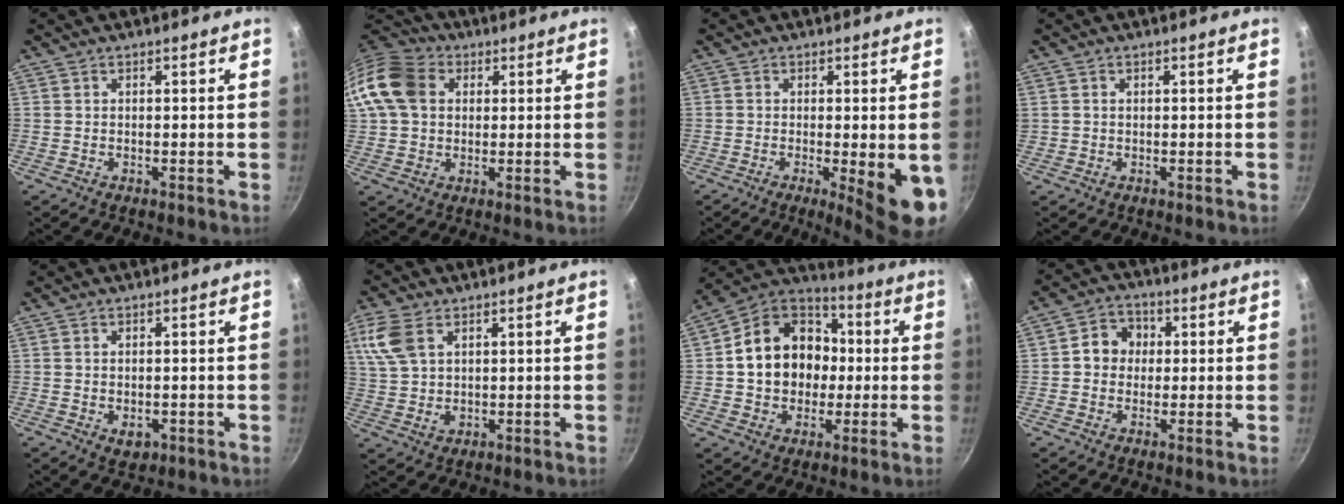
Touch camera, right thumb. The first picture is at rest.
{"total": 13.2, "force": [3.0, 10.3, 7.7], "torque": [-0.138, 0.017, 0.040]}
{"total": 9.9, "force": [-2.4, 2.2, 9.4], "torque": [-0.111, -0.011, -0.024]}
{"total": 0.5, "force": [0.1, 0.5, 0.1], "torque": [-0.001, 0.003, 0.003]}
{"total": 3.0, "force": [-0.7, 2.1, 2.0], "torque": [-0.028, -0.005, -0.006]}
{"total": 8.8, "force": [3.6, 5.6, 5.8], "torque": [-0.120, -0.002, 0.077]}
{"total": 17.3, "force": [0.4, 14.3, 9.8], "torque": [-0.132, 0.034, -0.002]}
{"total": 6.5, "force": [0.7, 5.8, 3.0], "torque": [-0.014, 0.011, -0.002]}